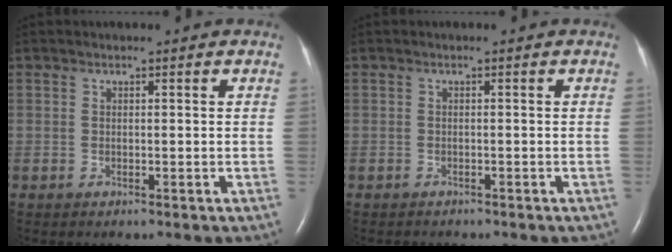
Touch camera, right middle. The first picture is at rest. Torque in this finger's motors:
{"motor_torque": [0.27, -0.37, -0.07, -0.01]}